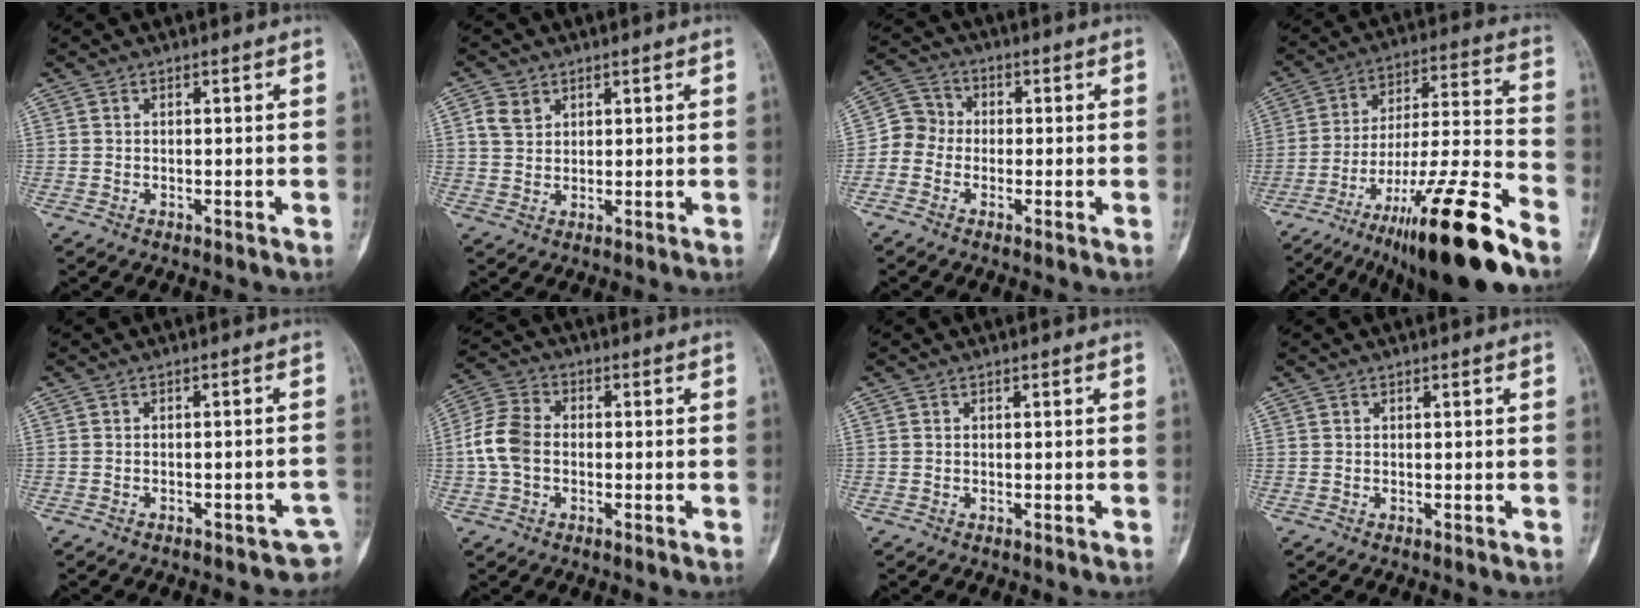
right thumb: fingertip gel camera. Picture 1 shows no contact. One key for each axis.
{"total": 3.7, "fx": 1.7, "fy": 2.9, "fz": 1.6, "tx": -0.020, "ty": -0.004, "tz": 0.035}
{"total": 5.2, "fx": -1.2, "fy": 4.7, "fz": 1.7, "tx": -0.010, "ty": 0.016, "tz": -0.042}
{"total": 24.0, "fx": -16.1, "fy": 2.9, "fz": 17.6, "tx": -0.284, "ty": 0.060, "tz": -0.266}
{"total": 5.1, "fx": -3.6, "fy": 2.6, "fz": 2.5, "tx": -0.016, "ty": 0.038, "tz": -0.041}
{"total": 7.9, "fx": -0.9, "fy": 5.8, "fz": 5.4, "tx": -0.108, "ty": 0.022, "tz": -0.030}
{"total": 0.0}
{"total": 0.0}